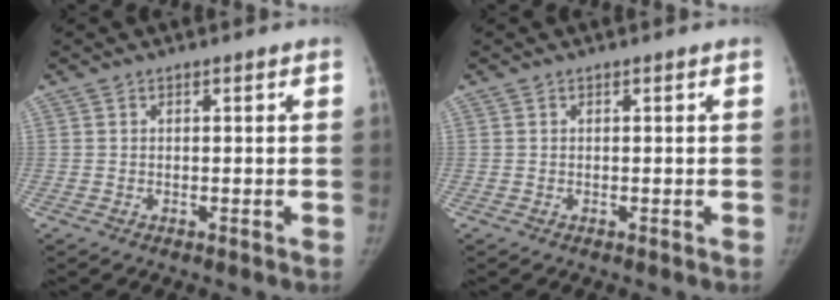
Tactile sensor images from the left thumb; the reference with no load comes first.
{"total": 0.0}